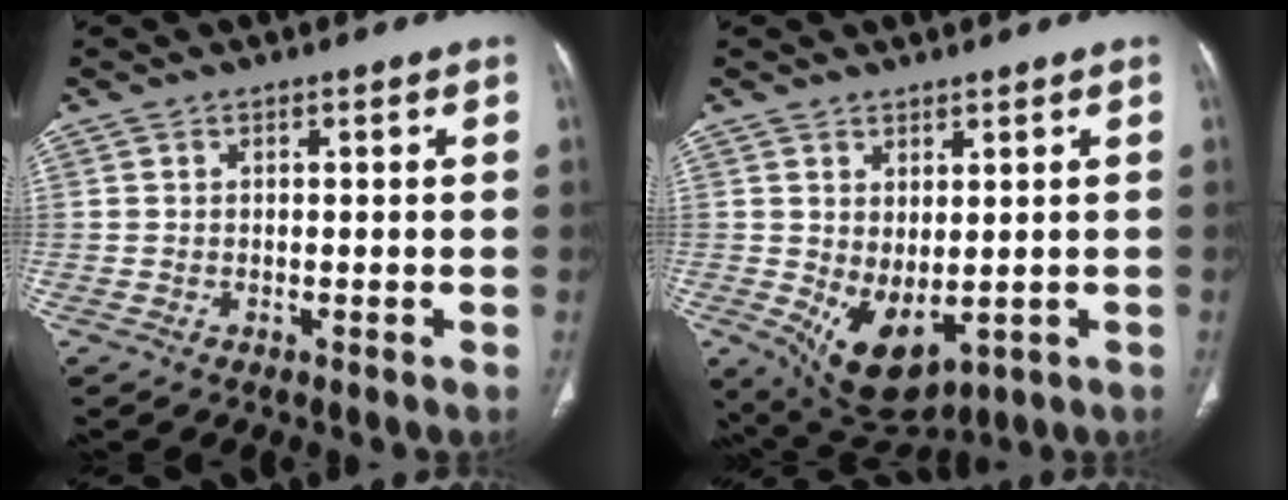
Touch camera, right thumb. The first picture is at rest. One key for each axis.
{"total": 8.7, "fx": -0.7, "fy": 4.9, "fz": 7.2, "tx": -0.110, "ty": -0.011, "tz": 0.017}